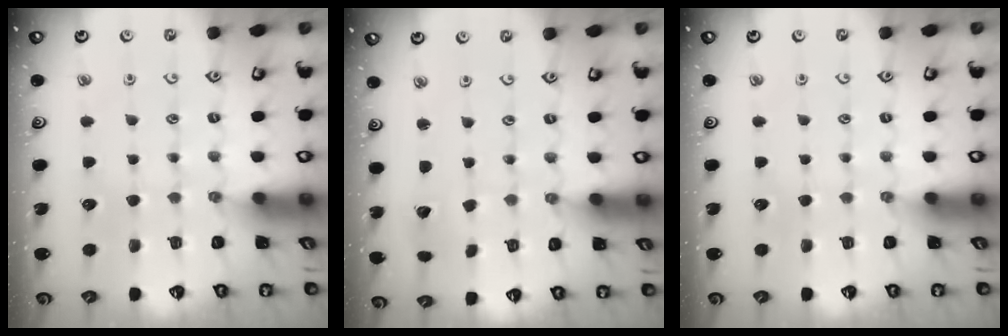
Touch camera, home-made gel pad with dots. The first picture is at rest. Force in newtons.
{"total": 1.7, "press": 1.7, "slide": 0.1}
{"total": 0.0}